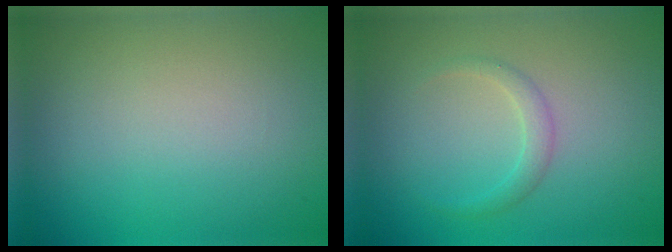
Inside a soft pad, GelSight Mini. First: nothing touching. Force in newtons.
{"total": 1.3, "press": 1.3, "slide": 0.0}